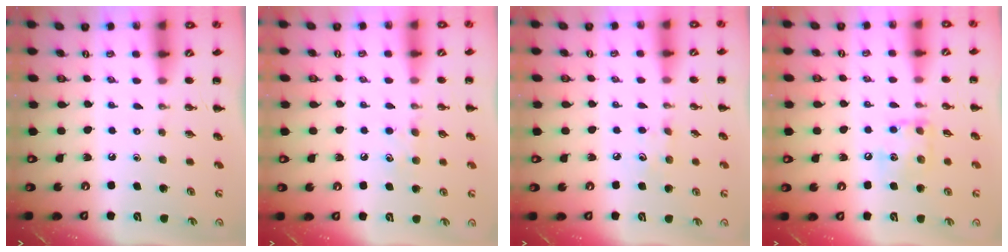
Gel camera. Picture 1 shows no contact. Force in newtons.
{"total": 6.7, "press": 6.6, "slide": 1.6}
{"total": 7.1, "press": 6.9, "slide": 1.6}
{"total": 10.6, "press": 10.5, "slide": 1.0}